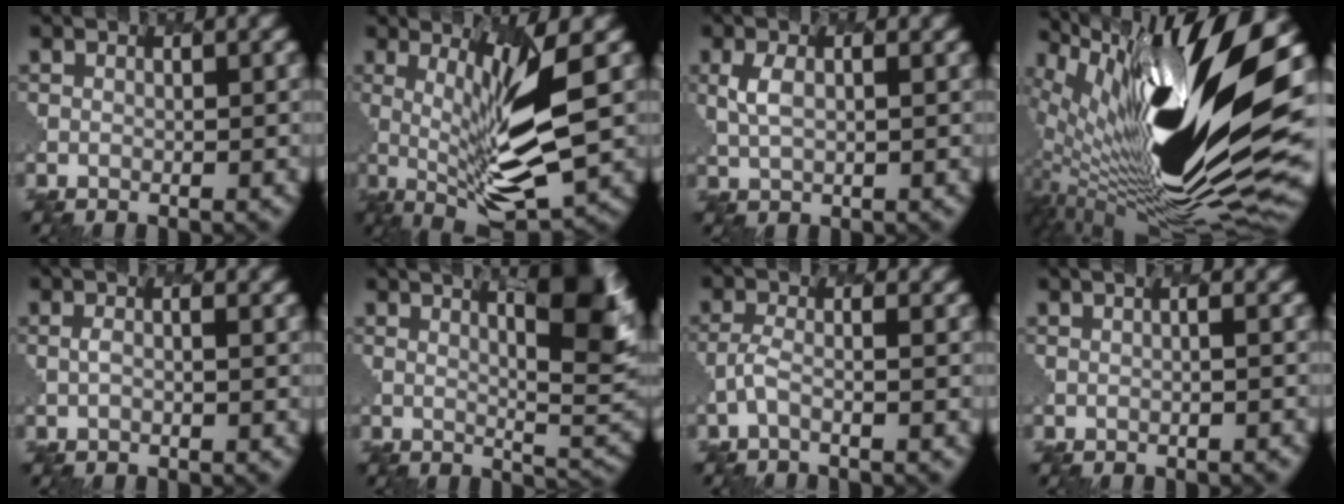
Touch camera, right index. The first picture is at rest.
{"total": 8.6, "force": [1.0, 1.8, 8.4], "torque": [-0.172, -0.003, 0.006]}
{"total": 1.0, "force": [0.8, 0.5, 0.3], "torque": [-0.062, 0.003, -0.003]}
{"total": 15.4, "force": [4.0, 4.0, 14.3], "torque": [-0.310, -0.009, 0.046]}
{"total": 0.0}
{"total": 7.0, "force": [5.1, 1.0, 4.7], "torque": [-0.071, 0.021, 0.044]}
{"total": 1.6, "force": [-1.5, -0.2, 0.2], "torque": [-0.050, 0.003, -0.055]}
{"total": 2.1, "force": [0.3, 1.1, 1.8], "torque": [-0.002, 0.018, -0.012]}